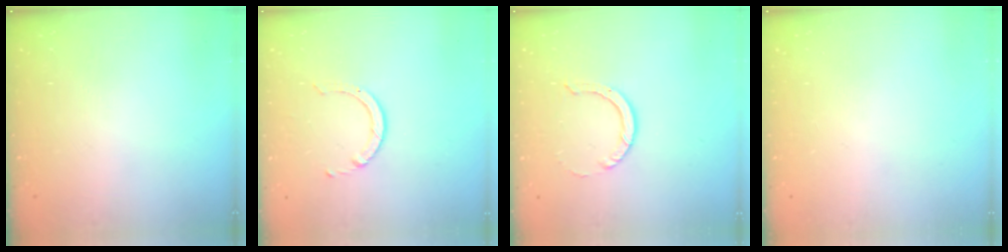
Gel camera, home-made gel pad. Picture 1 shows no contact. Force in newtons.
{"total": 2.5, "press": 2.4, "slide": 0.3}
{"total": 4.6, "press": 4.6, "slide": 0.3}
{"total": 0.0}